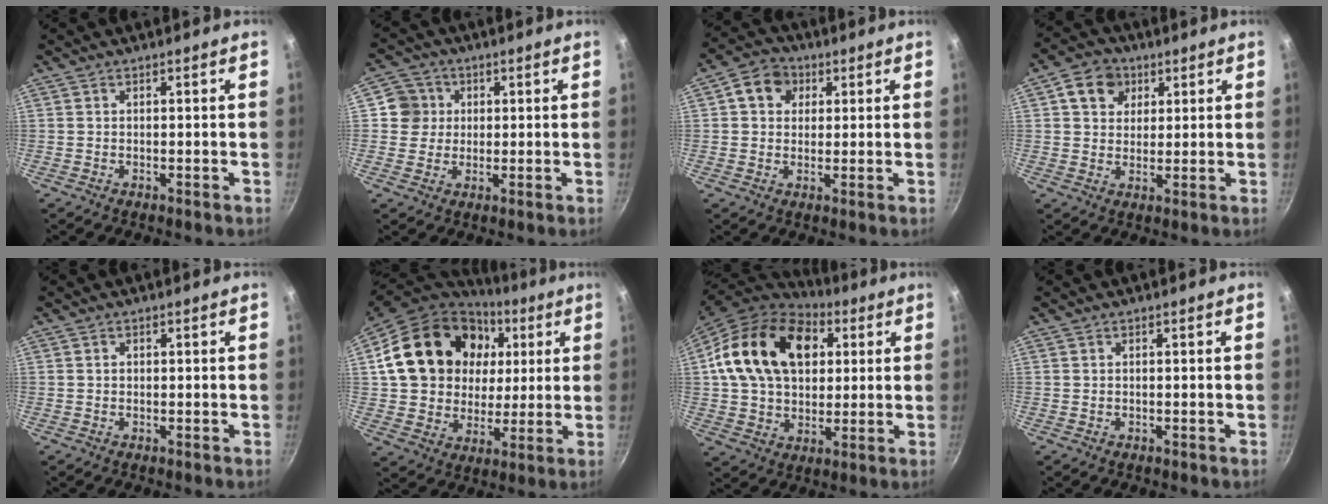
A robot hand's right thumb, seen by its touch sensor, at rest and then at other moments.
{"total": 5.7, "force": [1.1, 5.5, 1.0], "torque": [0.023, 0.007, 0.009]}
{"total": 7.1, "force": [2.3, 5.8, 3.3], "torque": [-0.029, 0.006, 0.024]}
{"total": 7.7, "force": [3.1, 6.2, 3.4], "torque": [-0.031, -0.001, 0.044]}
{"total": 0.8, "force": [0.1, 0.7, 0.4], "torque": [-0.004, 0.004, 0.003]}
{"total": 24.7, "force": [7.0, 19.5, 13.6], "torque": [-0.229, 0.015, 0.127]}
{"total": 22.0, "force": [6.0, 15.5, 14.3], "torque": [-0.219, 0.008, 0.099]}
{"total": 0.0}